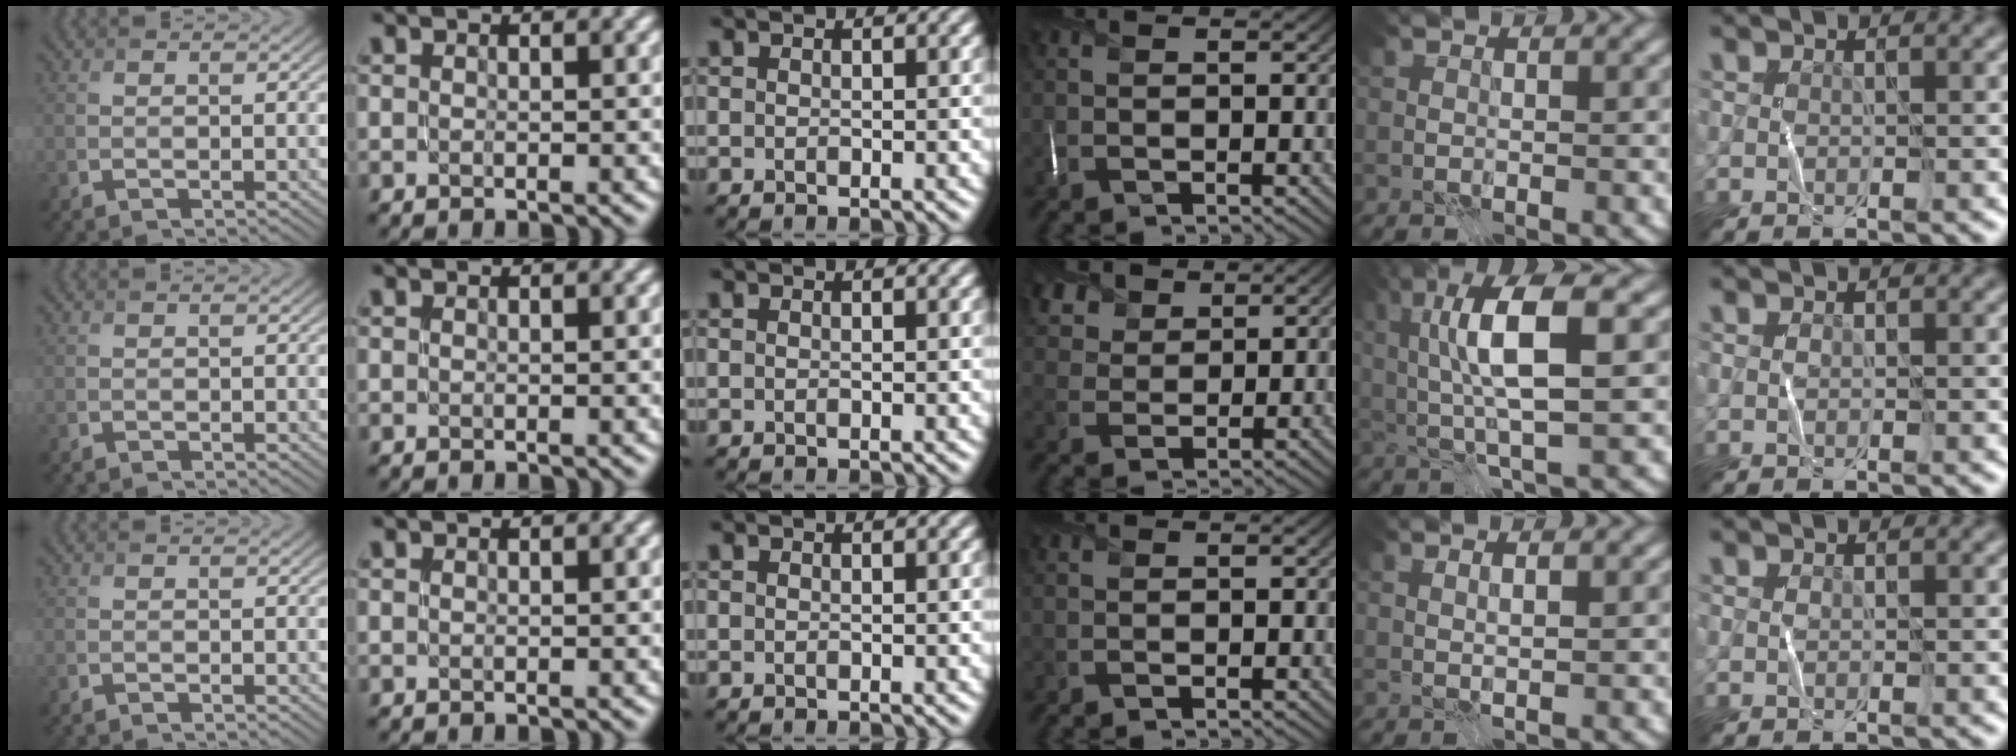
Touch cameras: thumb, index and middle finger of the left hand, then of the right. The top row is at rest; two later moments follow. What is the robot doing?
{"motion": "fold", "object": "scarf"}